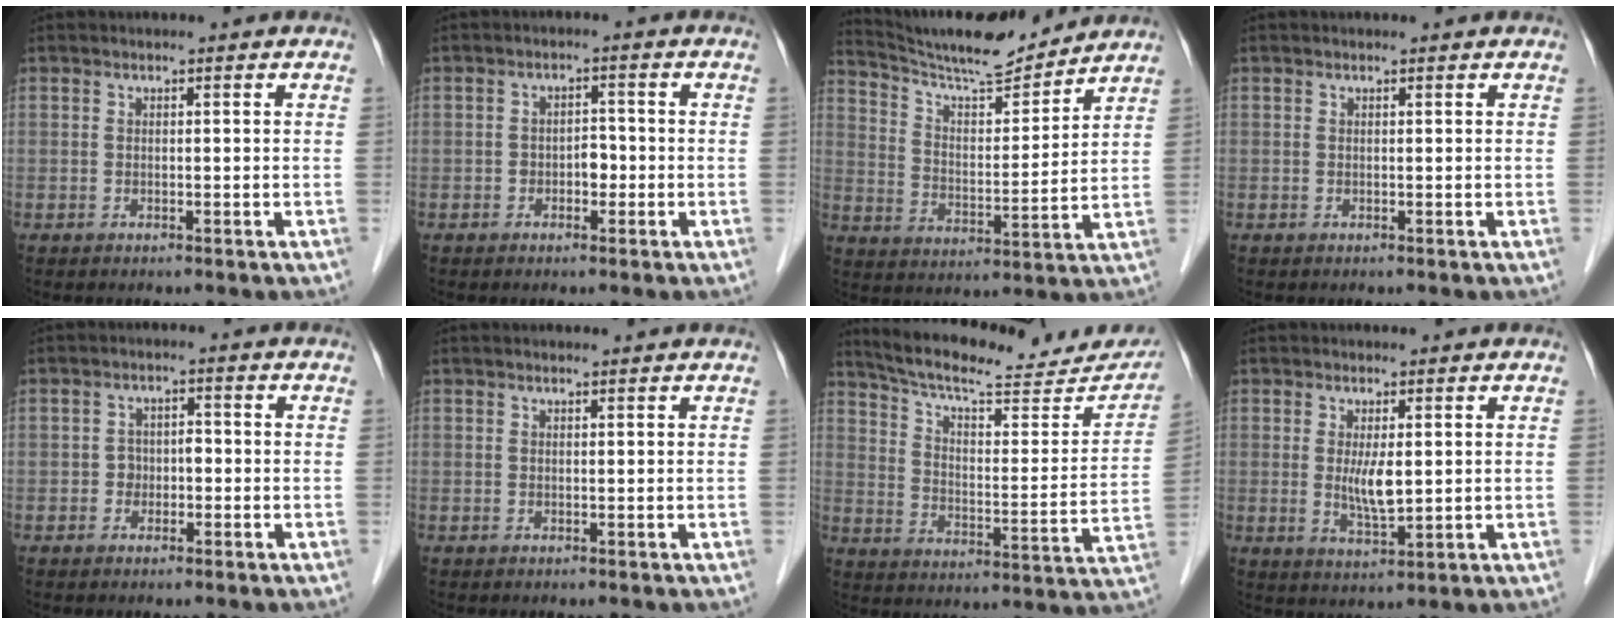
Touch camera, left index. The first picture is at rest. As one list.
[{"total": 2.4, "force": [-0.8, 1.5, 1.6], "torque": [-0.020, 0.008, -0.014]}, {"total": 13.7, "force": [13.1, 0.9, 4.0], "torque": [-0.077, 0.004, 0.221]}, {"total": 0.0}, {"total": 2.5, "force": [-0.8, 2.0, 1.3], "torque": [-0.016, 0.012, -0.014]}, {"total": 1.2, "force": [1.2, 0.0, 0.3], "torque": [-0.008, 0.009, 0.018]}, {"total": 23.7, "force": [21.3, 4.9, 9.2], "torque": [-0.138, -0.018, 0.287]}, {"total": 4.4, "force": [0.6, 1.0, 4.2], "torque": [-0.081, -0.011, 0.015]}]